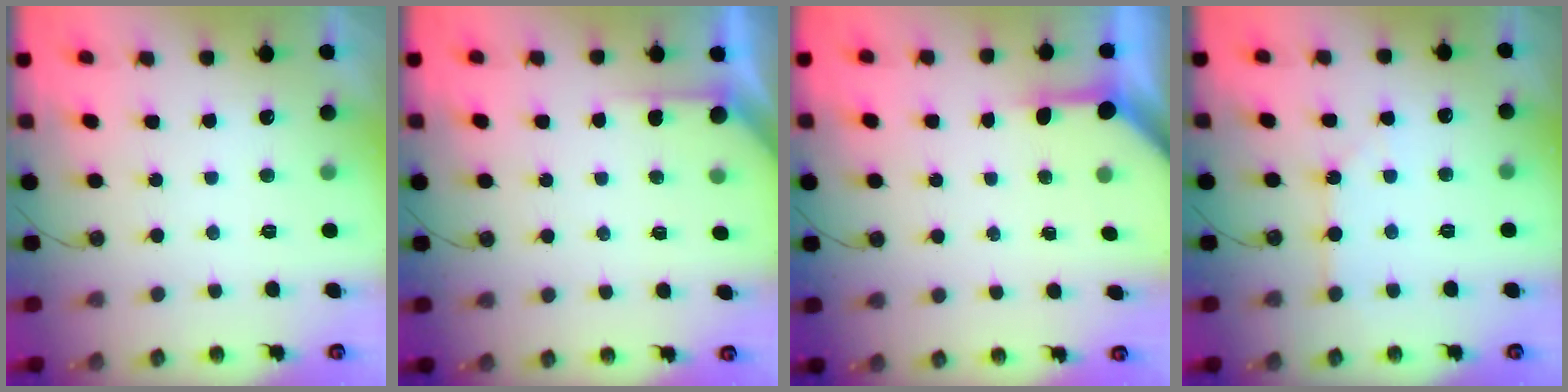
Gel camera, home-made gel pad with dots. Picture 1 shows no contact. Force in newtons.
{"total": 2.9, "press": 2.9, "slide": 0.2}
{"total": 4.2, "press": 4.2, "slide": 0.6}
{"total": 2.3, "press": 2.2, "slide": 0.4}